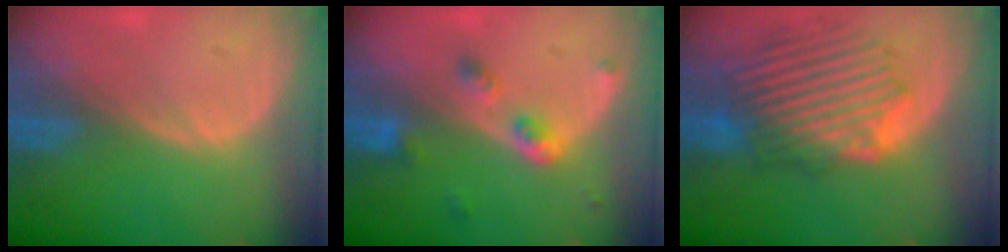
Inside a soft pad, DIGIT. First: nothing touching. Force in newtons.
{"total": 4.2, "press": 4.2, "slide": 0.5}
{"total": 9.7, "press": 9.6, "slide": 1.1}